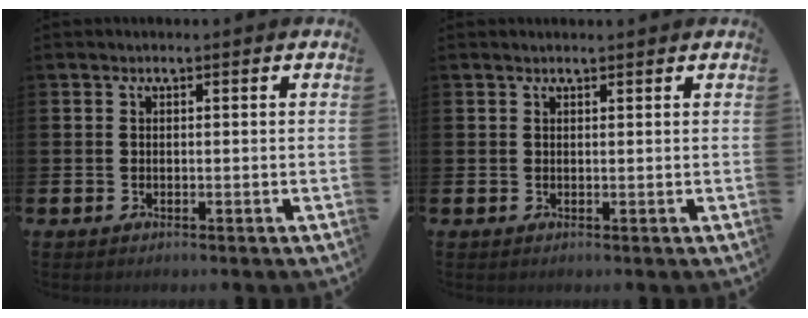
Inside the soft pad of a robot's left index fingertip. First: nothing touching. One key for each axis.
{"total": 0.6, "fx": 0.6, "fy": 0.0, "fz": 0.1, "tx": -0.004, "ty": 0.002, "tz": 0.011}